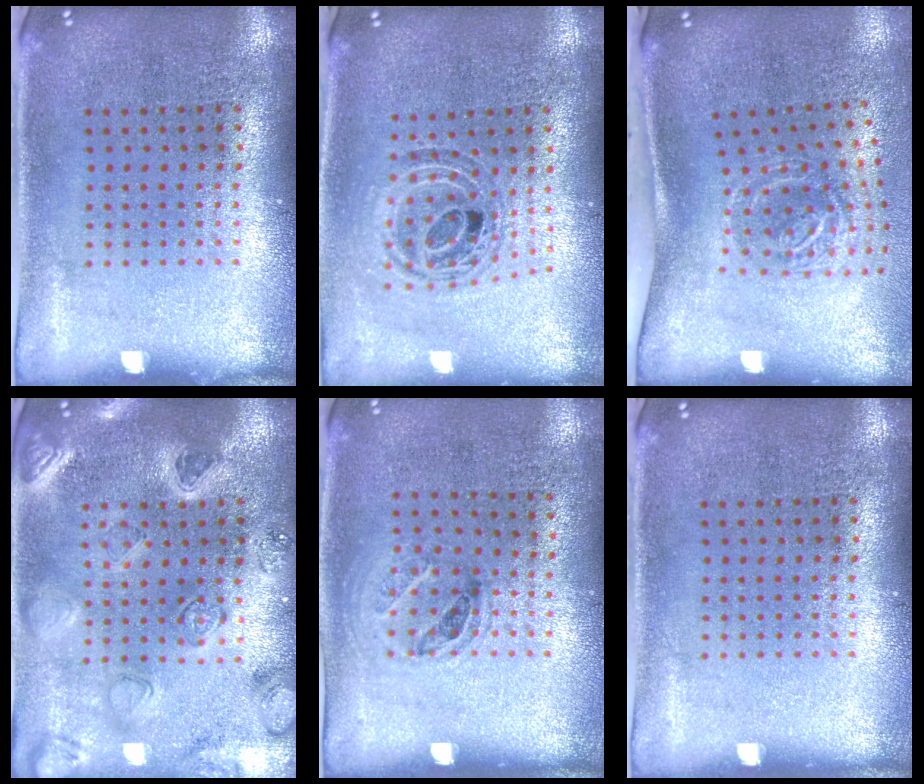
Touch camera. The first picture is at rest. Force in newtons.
{"total": 0.9, "press": 0.9, "slide": 0.2}
{"total": 2.0, "press": 1.2, "slide": 1.6}
{"total": 2.2, "press": 2.2, "slide": 0.3}
{"total": 1.0, "press": 0.8, "slide": 0.6}
{"total": 0.0}